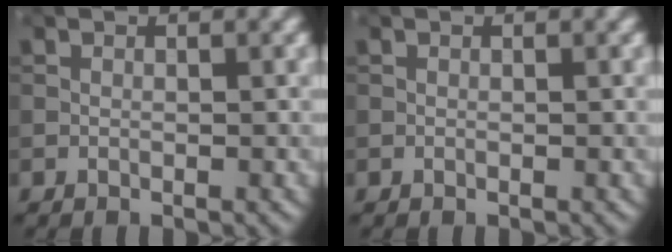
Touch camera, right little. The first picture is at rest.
{"total": 0.0}